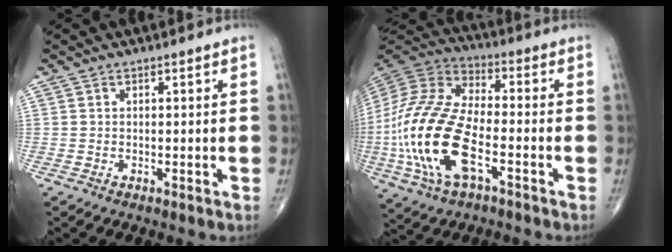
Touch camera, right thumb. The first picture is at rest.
{"total": 22.5, "force": [-6.2, 10.6, 18.9], "torque": [-0.418, 0.013, -0.114]}